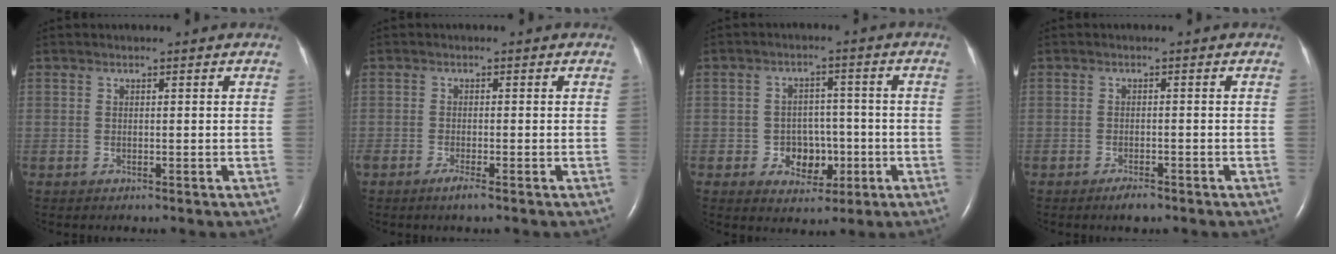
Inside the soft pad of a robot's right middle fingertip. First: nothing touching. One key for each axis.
{"total": 1.8, "fx": -1.2, "fy": 0.0, "fz": 1.3, "tx": -0.032, "ty": -0.005, "tz": -0.025}
{"total": 5.7, "fx": -1.7, "fy": 4.5, "fz": 3.1, "tx": -0.044, "ty": 0.014, "tz": -0.018}
{"total": 2.1, "fx": -1.6, "fy": 0.6, "fz": 1.2, "tx": -0.028, "ty": -0.002, "tz": -0.024}